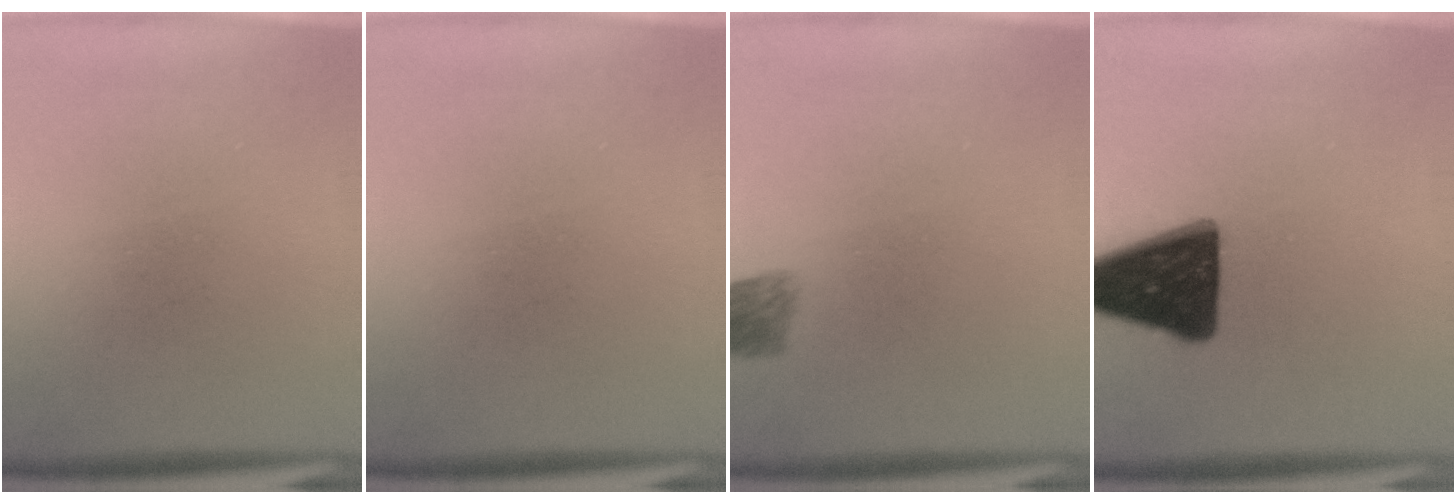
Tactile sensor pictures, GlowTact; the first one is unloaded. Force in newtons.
{"total": 0.0}
{"total": 2.9}
{"total": 17.6}